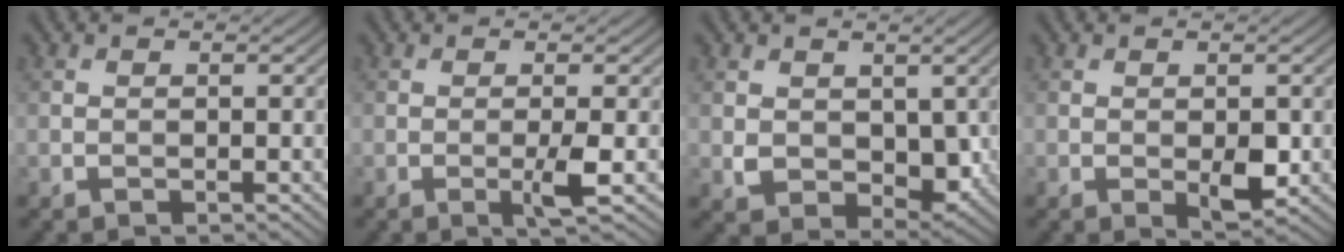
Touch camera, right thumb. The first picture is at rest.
{"total": 2.4, "force": [-0.6, -0.1, 2.4], "torque": [-0.045, 0.000, -0.015]}
{"total": 5.3, "force": [0.9, 3.9, 3.4], "torque": [-0.077, -0.017, 0.023]}
{"total": 2.4, "force": [-0.3, 1.1, 2.1], "torque": [-0.035, -0.007, -0.002]}